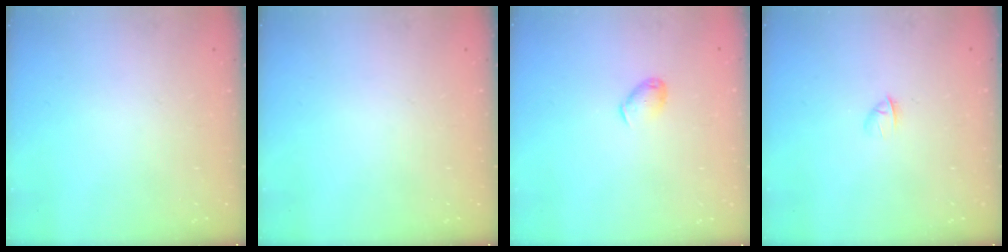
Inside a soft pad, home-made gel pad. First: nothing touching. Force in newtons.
{"total": 0.0}
{"total": 4.6, "press": 4.5, "slide": 0.9}
{"total": 1.7, "press": 1.6, "slide": 0.5}